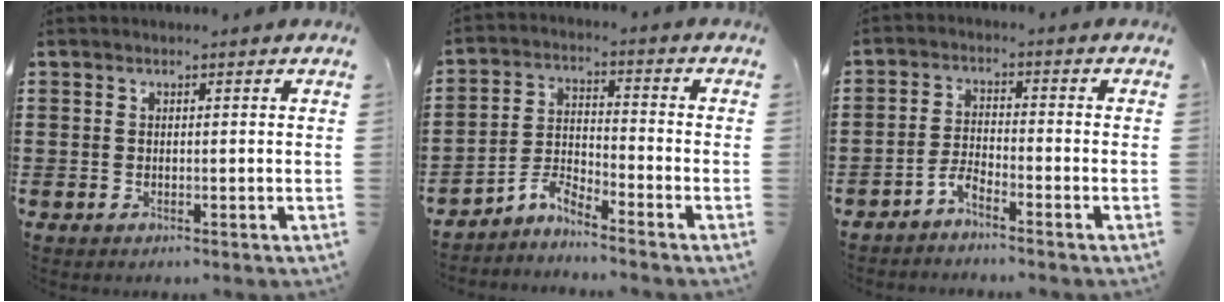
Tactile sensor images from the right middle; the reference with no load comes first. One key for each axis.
{"total": 4.7, "fx": -4.6, "fy": 0.3, "fz": 0.8, "tx": -0.028, "ty": 0.003, "tz": -0.097}
{"total": 2.9, "fx": -2.7, "fy": 0.4, "fz": 0.9, "tx": -0.027, "ty": 0.004, "tz": -0.056}